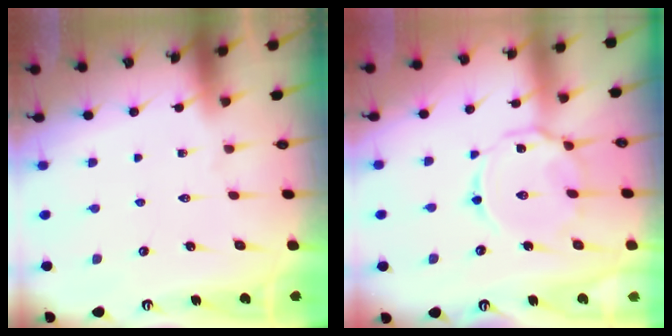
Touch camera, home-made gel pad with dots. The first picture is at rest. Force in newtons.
{"total": 9.3, "press": 9.3, "slide": 0.6}